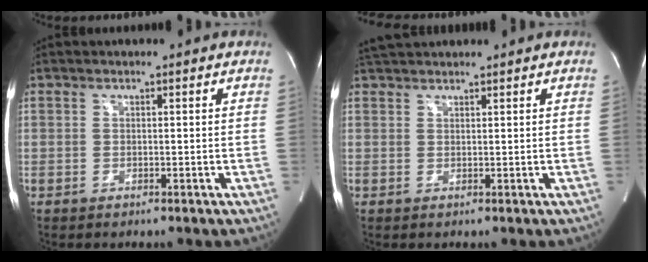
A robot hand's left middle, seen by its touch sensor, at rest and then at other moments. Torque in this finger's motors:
{"motor_torque": [0.44, -0.33, -0.10, 0.03]}